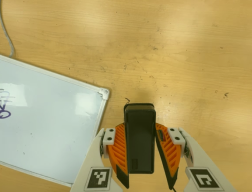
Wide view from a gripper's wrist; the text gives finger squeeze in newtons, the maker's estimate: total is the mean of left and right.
{"total": 5.8, "left": 4.8, "right": 6.8}